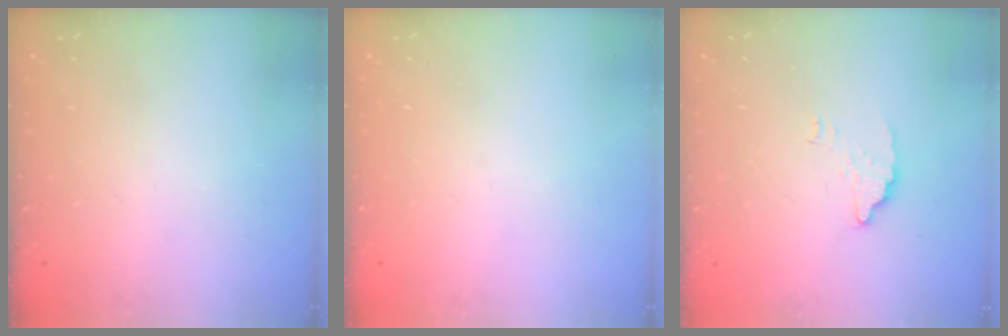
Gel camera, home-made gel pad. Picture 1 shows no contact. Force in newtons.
{"total": 0.0}
{"total": 3.5, "press": 3.5, "slide": 0.2}